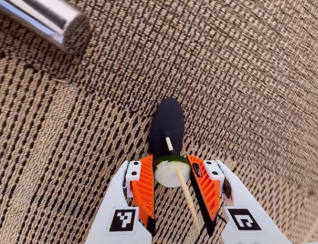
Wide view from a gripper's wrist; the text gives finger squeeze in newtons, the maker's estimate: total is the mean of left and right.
{"total": 10.2, "left": 9.3, "right": 11.2}